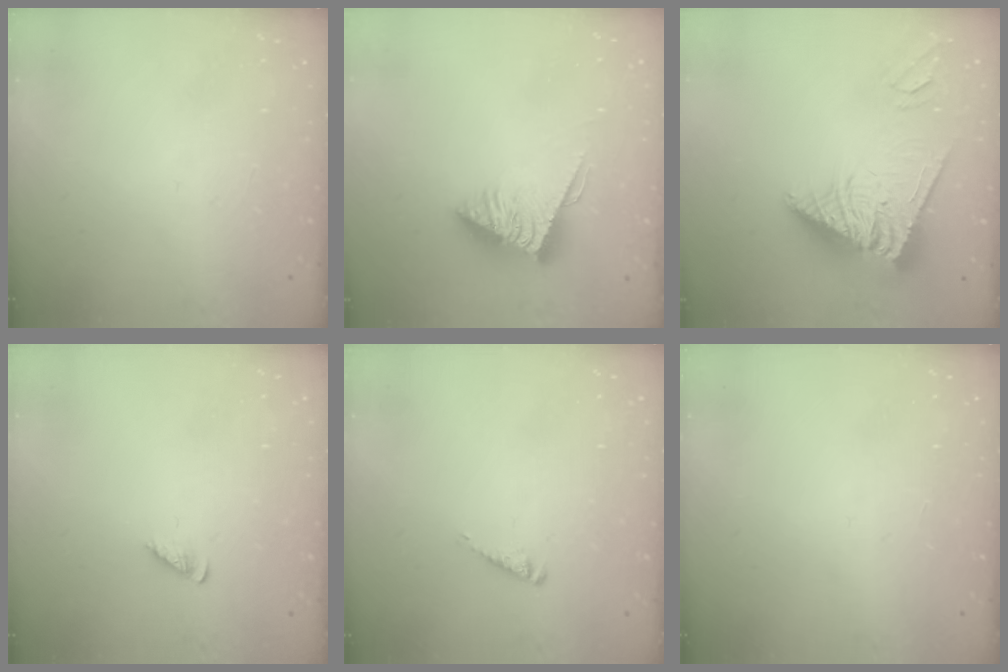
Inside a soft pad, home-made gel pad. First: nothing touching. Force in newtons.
{"total": 5.9, "press": 5.9, "slide": 0.6}
{"total": 13.1, "press": 12.8, "slide": 2.4}
{"total": 1.5, "press": 1.5, "slide": 0.3}
{"total": 2.8, "press": 2.8, "slide": 0.3}
{"total": 0.0}